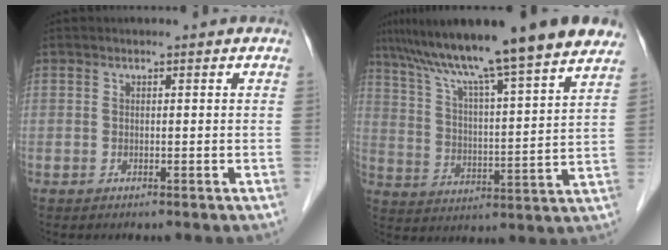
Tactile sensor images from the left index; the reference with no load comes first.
{"total": 22.0, "force": [17.4, 0.2, 13.4], "torque": [-0.219, 0.021, 0.259]}